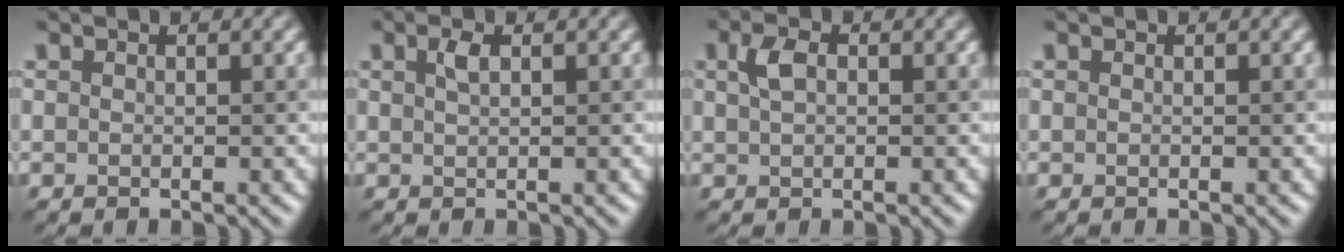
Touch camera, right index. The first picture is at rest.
{"total": 1.3, "force": [0.6, 0.4, 1.1], "torque": [-0.023, 0.004, 0.012]}
{"total": 2.0, "force": [0.6, 1.1, 1.5], "torque": [-0.032, 0.006, 0.009]}
{"total": 0.0}